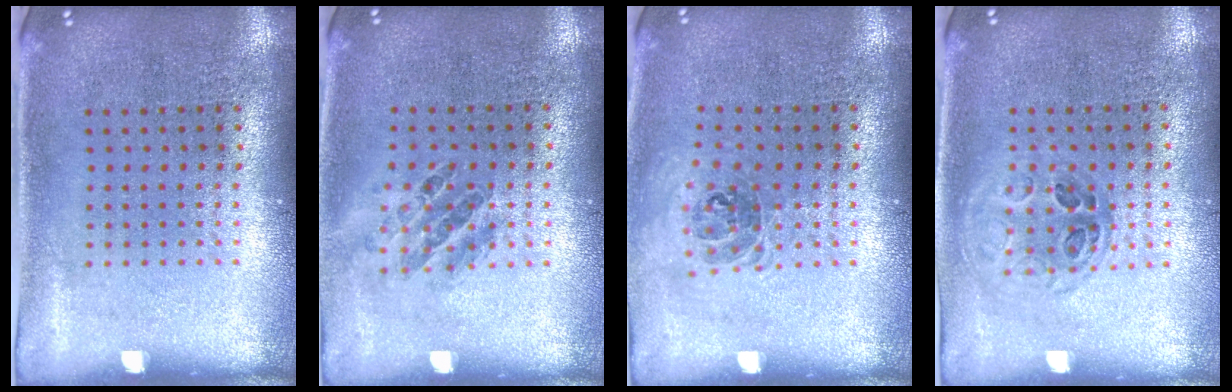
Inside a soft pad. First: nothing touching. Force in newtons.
{"total": 1.0, "press": 0.8, "slide": 0.5}
{"total": 1.0, "press": 0.8, "slide": 0.5}
{"total": 1.0, "press": 0.9, "slide": 0.4}